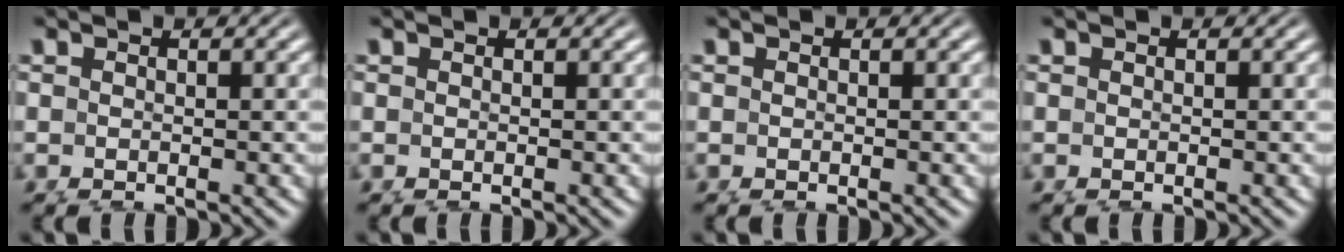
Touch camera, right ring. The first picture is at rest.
{"total": 0.0}
{"total": 0.0}
{"total": 0.0}